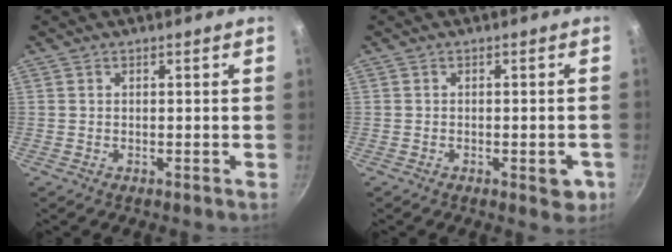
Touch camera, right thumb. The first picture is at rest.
{"total": 4.0, "force": [-1.5, 1.8, 3.3], "torque": [-0.030, 0.003, -0.016]}